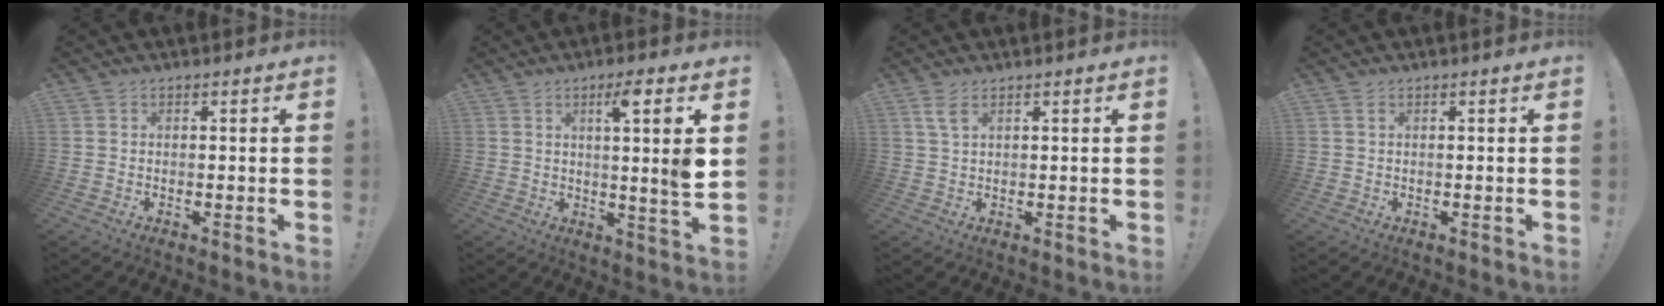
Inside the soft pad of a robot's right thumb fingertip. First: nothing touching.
{"total": 9.8, "force": [2.2, -0.9, 9.5], "torque": [-0.138, -0.012, 0.020]}
{"total": 3.6, "force": [1.9, 1.1, 2.9], "torque": [-0.051, -0.005, 0.033]}
{"total": 1.2, "force": [0.5, 0.1, 1.1], "torque": [-0.022, 0.000, 0.009]}